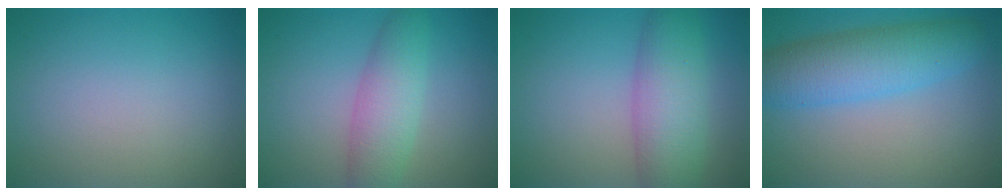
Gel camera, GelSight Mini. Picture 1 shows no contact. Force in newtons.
{"total": 4.5, "press": 4.5, "slide": 0.0}
{"total": 6.7, "press": 6.7, "slide": 0.2}
{"total": 6.5, "press": 6.5, "slide": 0.1}